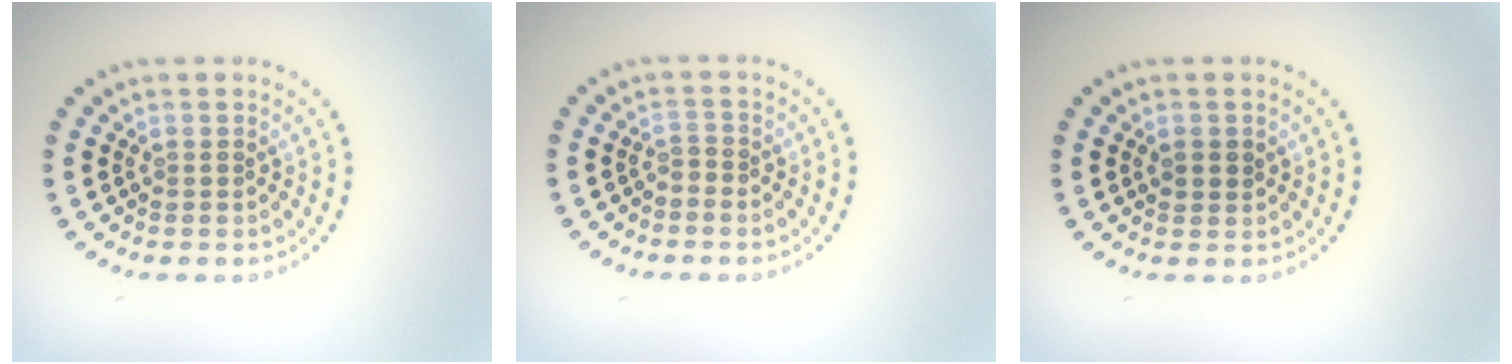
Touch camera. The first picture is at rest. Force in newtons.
{"total": 0.6, "press": 0.3, "slide": 0.5}
{"total": 1.2, "press": 1.1, "slide": 0.4}